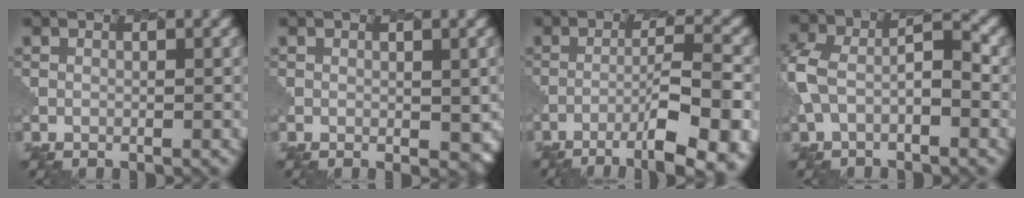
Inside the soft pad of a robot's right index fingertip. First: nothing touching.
{"total": 3.6, "force": [-0.4, 2.2, 2.8], "torque": [-0.030, -0.009, 0.000]}
{"total": 9.4, "force": [-5.4, 1.9, 7.5], "torque": [-0.107, 0.011, -0.079]}
{"total": 5.0, "force": [-0.8, 2.8, 4.1], "torque": [-0.095, 0.012, -0.024]}